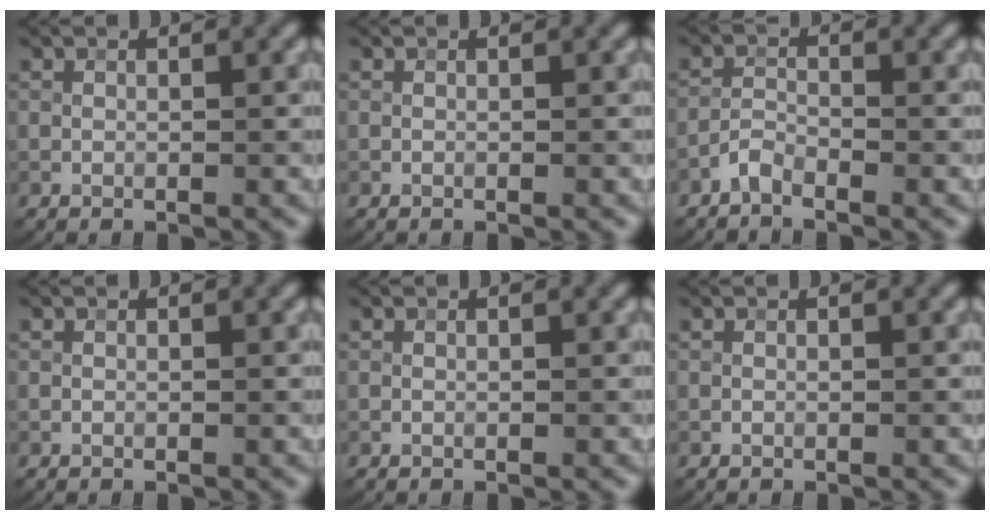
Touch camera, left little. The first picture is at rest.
{"total": 0.0}
{"total": 1.3, "force": [-1.3, 0.2, 0.4], "torque": [-0.012, 0.007, -0.031]}
{"total": 0.0}
{"total": 0.0}
{"total": 0.0}